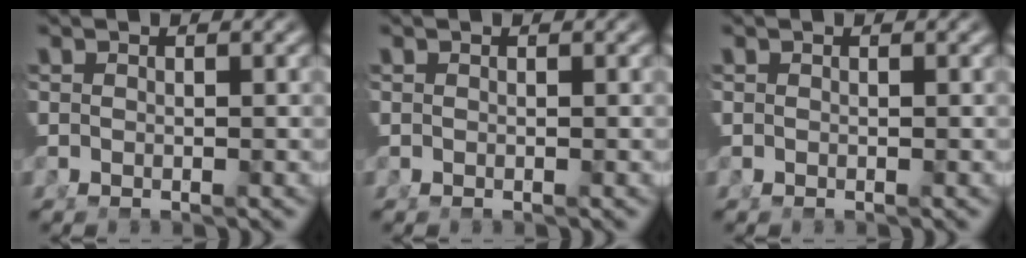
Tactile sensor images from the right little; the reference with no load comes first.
{"total": 0.0}
{"total": 0.0}